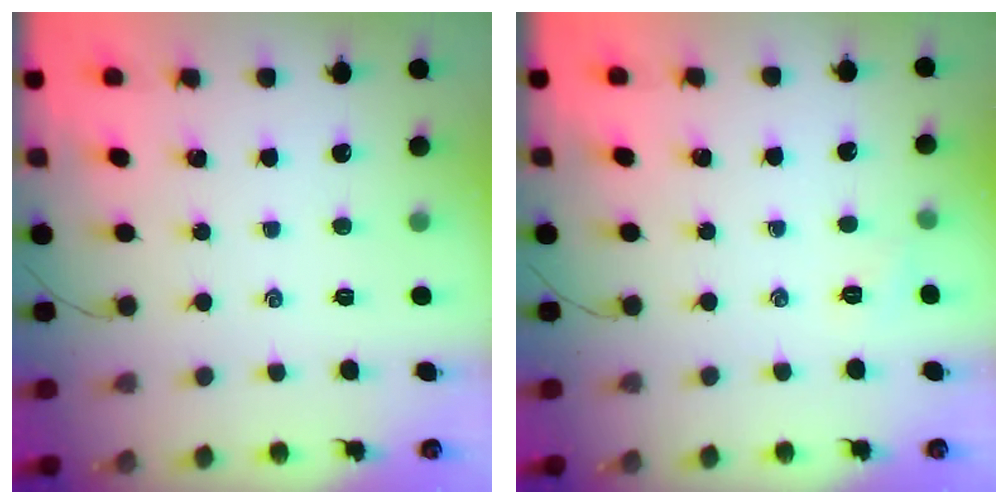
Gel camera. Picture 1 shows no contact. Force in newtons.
{"total": 3.5, "press": 3.3, "slide": 1.2}